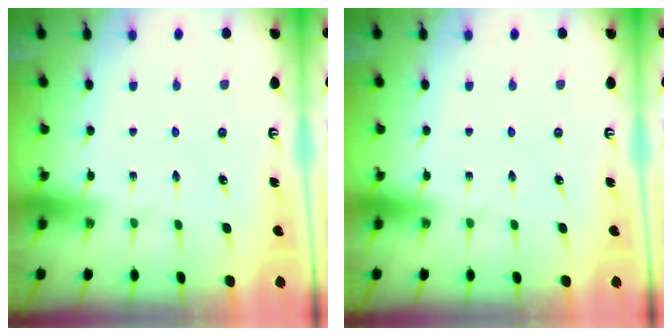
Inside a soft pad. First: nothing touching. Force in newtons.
{"total": 0.0}